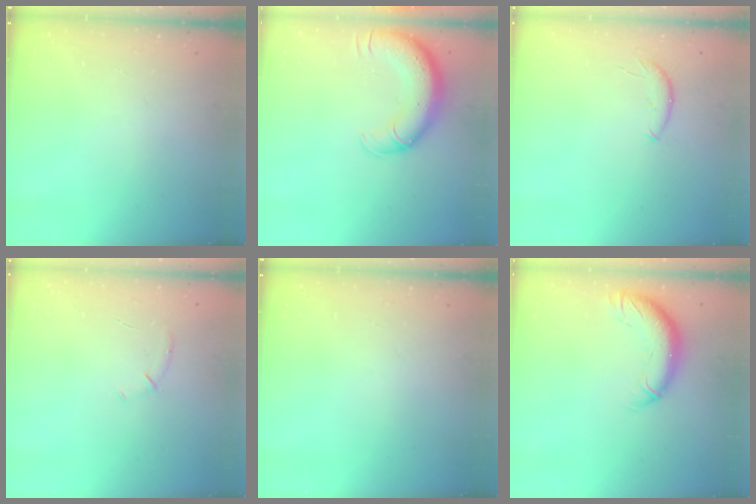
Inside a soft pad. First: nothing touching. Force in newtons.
{"total": 13.9, "press": 13.5, "slide": 3.3}
{"total": 6.3, "press": 6.3, "slide": 0.1}
{"total": 6.1, "press": 5.9, "slide": 1.7}
{"total": 0.0}
{"total": 12.4, "press": 12.0, "slide": 2.9}